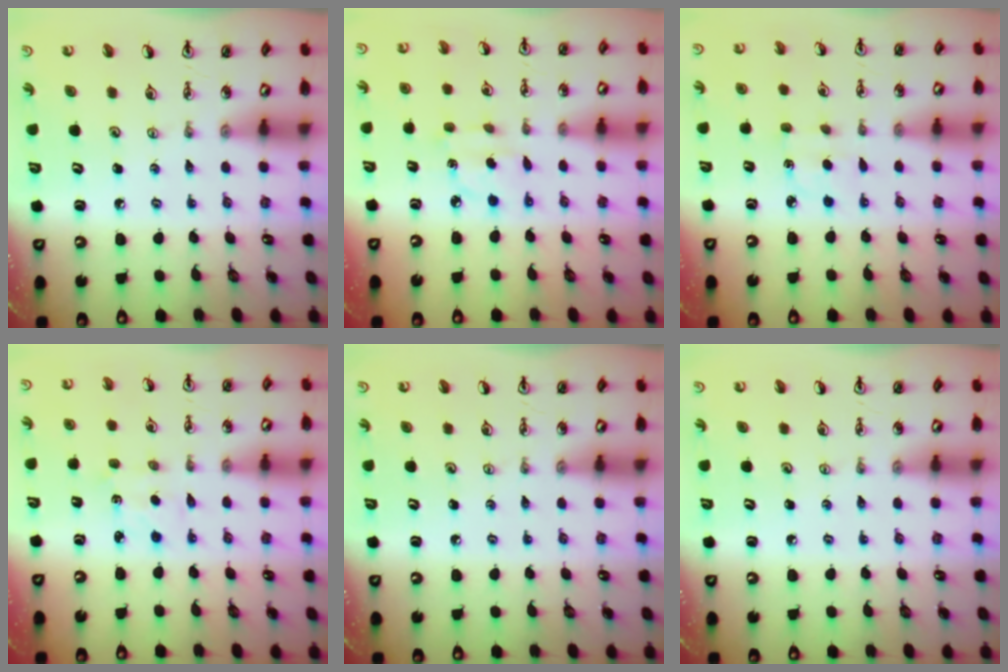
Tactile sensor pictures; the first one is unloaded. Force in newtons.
{"total": 2.9, "press": 2.8, "slide": 0.6}
{"total": 3.7, "press": 3.6, "slide": 0.4}
{"total": 1.5, "press": 1.4, "slide": 0.4}
{"total": 0.0}
{"total": 0.0}